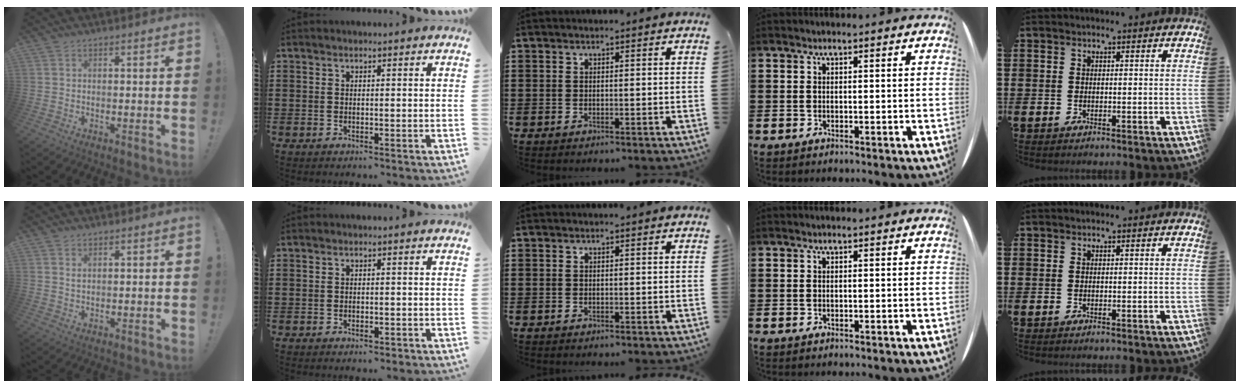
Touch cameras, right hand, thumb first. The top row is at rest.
{"thumb": {"total": 1.5, "force": [1.2, 0.7, 0.7], "torque": [0.001, -0.006, 0.018]}, "index": {"total": 0.9, "force": [-0.7, 0.4, 0.4], "torque": [-0.011, -0.002, -0.014]}}